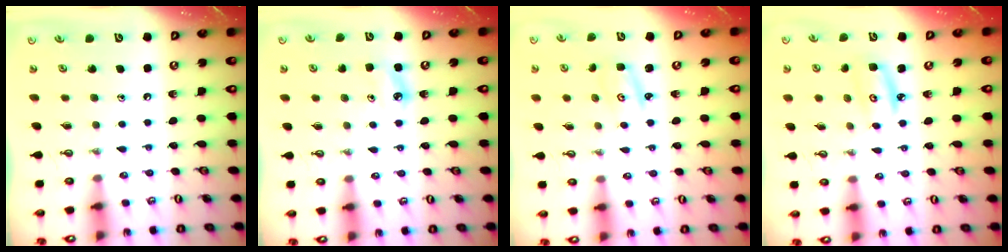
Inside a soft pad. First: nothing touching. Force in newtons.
{"total": 5.1, "press": 5.1, "slide": 0.6}
{"total": 2.4, "press": 2.3, "slide": 0.4}
{"total": 4.5, "press": 4.5, "slide": 0.3}